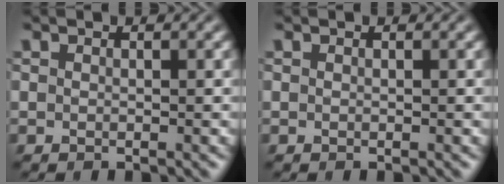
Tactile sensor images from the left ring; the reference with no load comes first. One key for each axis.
{"total": 0.0}